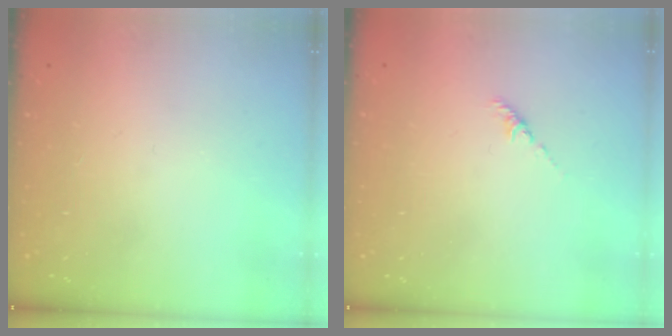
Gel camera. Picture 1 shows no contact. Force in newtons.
{"total": 1.2, "press": 1.1, "slide": 0.5}